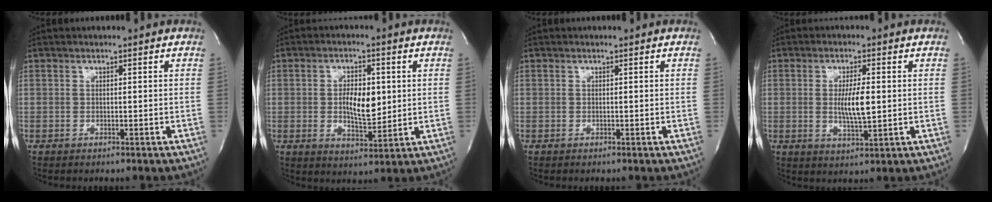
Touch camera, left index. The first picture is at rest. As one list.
[{"total": 6.5, "force": [0.2, 2.8, 5.9], "torque": [-0.098, -0.004, 0.006]}, {"total": 0.0}, {"total": 5.3, "force": [-0.2, 0.9, 5.2], "torque": [-0.096, -0.010, -0.003]}]